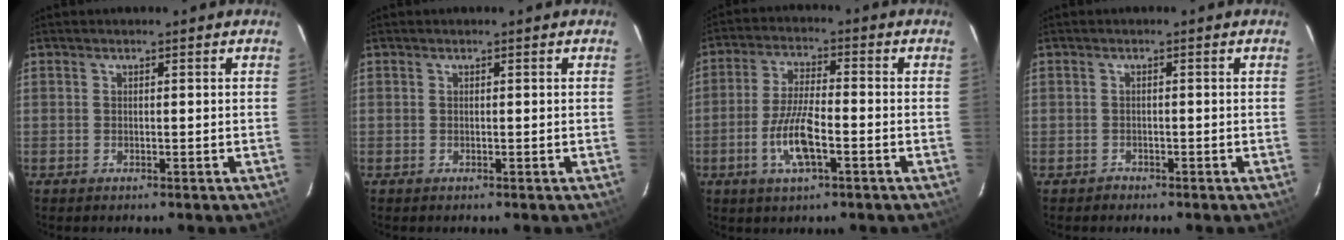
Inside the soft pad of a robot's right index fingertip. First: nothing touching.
{"total": 0.0}
{"total": 8.7, "force": [-3.4, 2.3, 7.6], "torque": [-0.158, -0.002, -0.067]}
{"total": 1.5, "force": [-0.9, 1.1, -0.3], "torque": [0.002, 0.005, -0.013]}